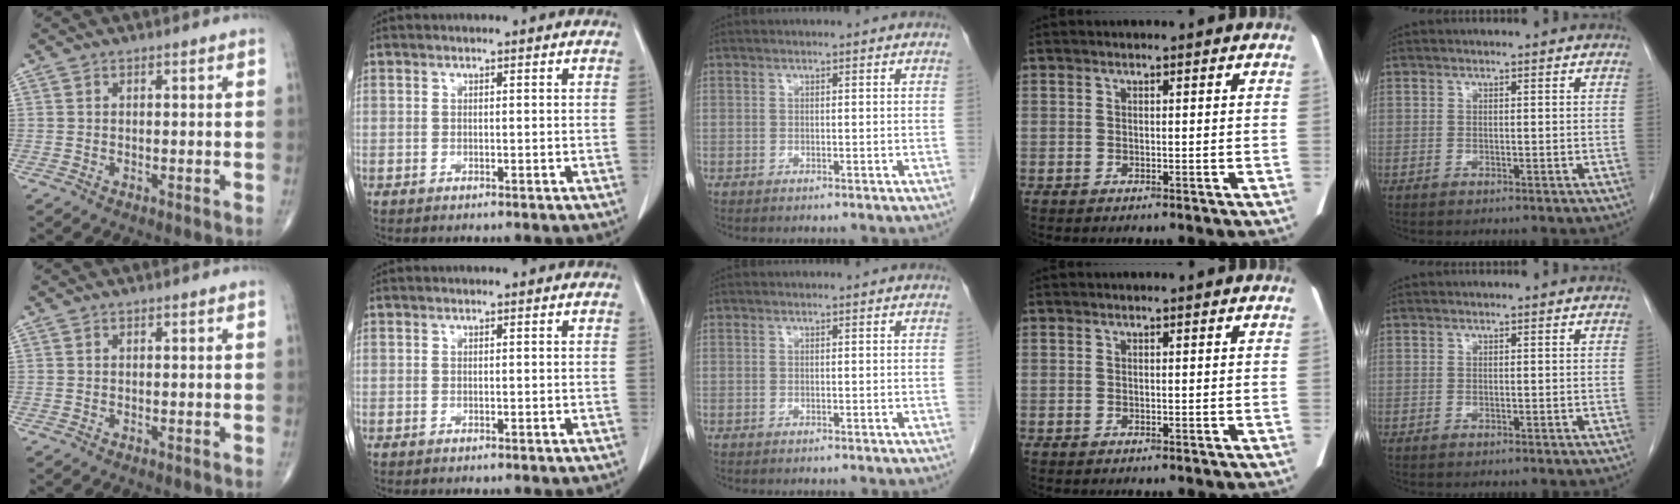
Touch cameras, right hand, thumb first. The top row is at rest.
{}